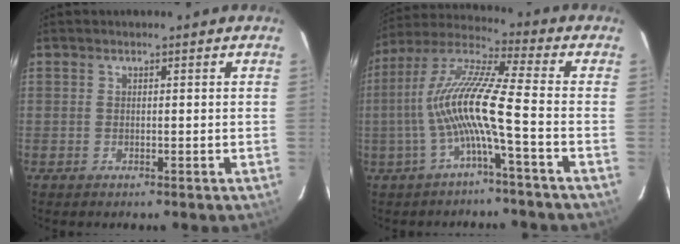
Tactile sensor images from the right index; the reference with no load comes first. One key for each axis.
{"total": 12.2, "fx": -3.4, "fy": -0.3, "fz": 11.7, "tx": -0.230, "ty": 0.009, "tz": -0.066}